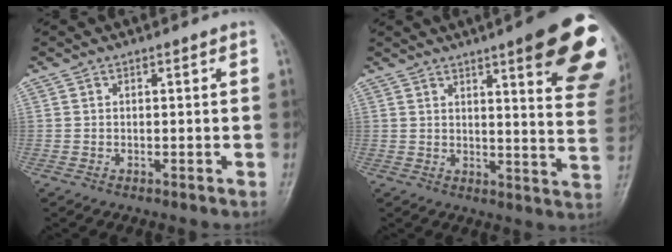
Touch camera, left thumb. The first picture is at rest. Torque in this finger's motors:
{"motor_torque": [2.81, 2.20, 1.86, -0.91, 0.08]}